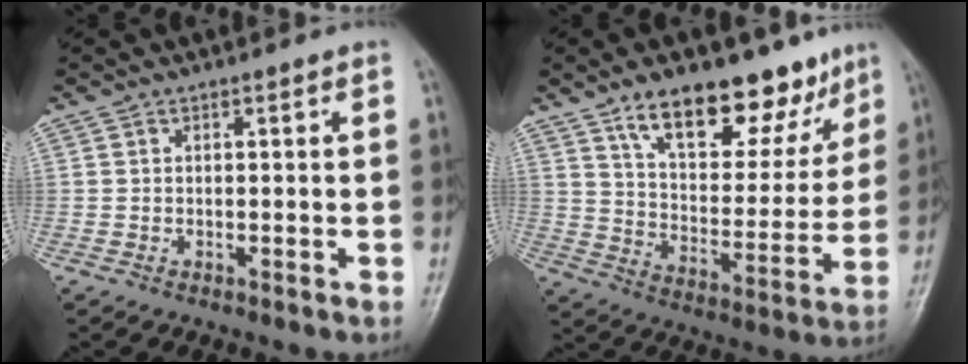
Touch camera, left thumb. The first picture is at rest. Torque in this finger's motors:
{"motor_torque": [1.11, 0.18, 1.65, -1.12, 0.10]}